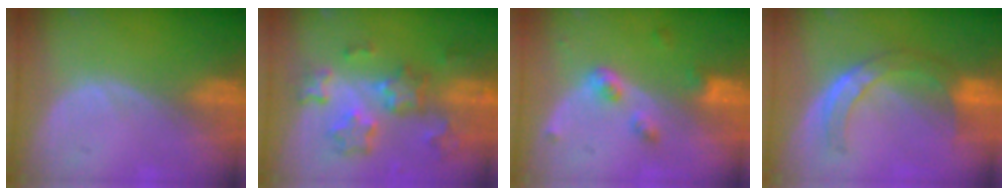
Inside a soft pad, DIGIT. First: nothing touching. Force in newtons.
{"total": 9.2, "press": 8.1, "slide": 4.5}
{"total": 4.4, "press": 4.0, "slide": 1.7}
{"total": 7.7, "press": 6.5, "slide": 4.2}